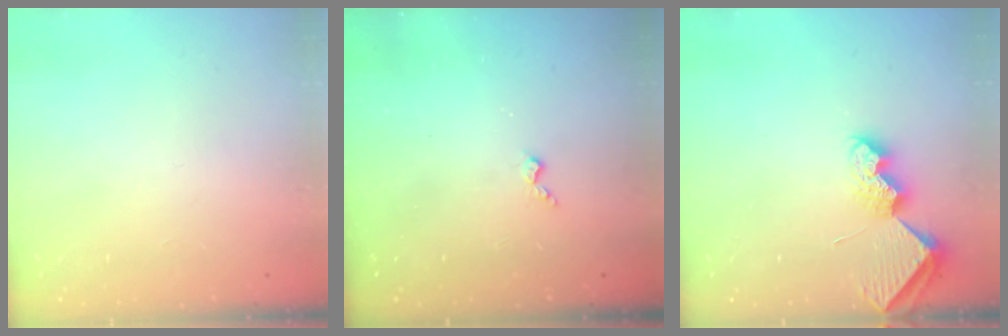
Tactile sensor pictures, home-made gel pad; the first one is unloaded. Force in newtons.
{"total": 3.0, "press": 3.0, "slide": 0.5}
{"total": 7.0, "press": 7.0, "slide": 0.4}